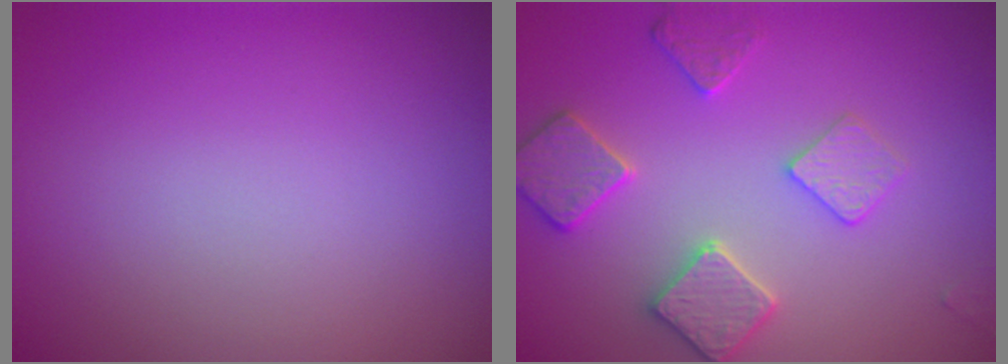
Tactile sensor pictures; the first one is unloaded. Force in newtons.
{"total": 3.5, "press": 3.5, "slide": 0.2}